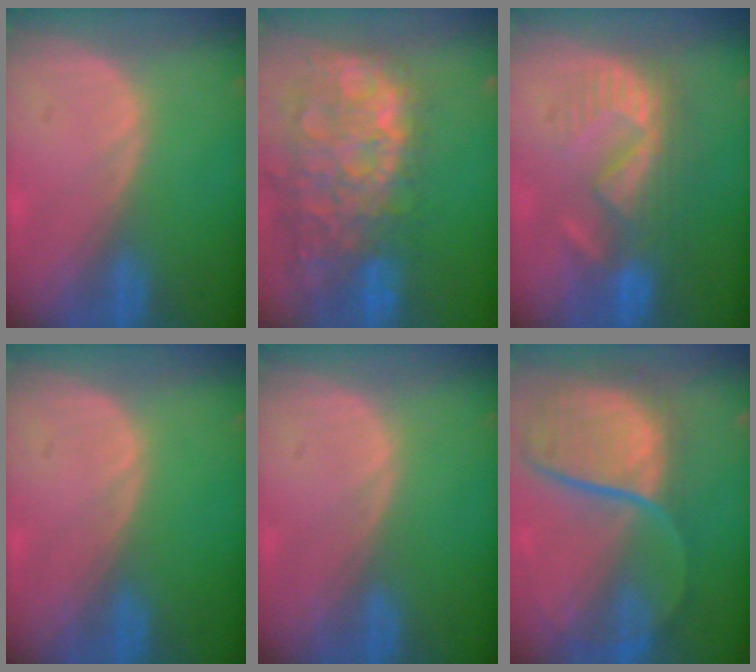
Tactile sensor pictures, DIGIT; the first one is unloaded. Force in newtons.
{"total": 15.0, "press": 12.2, "slide": 8.7}
{"total": 8.6, "press": 8.1, "slide": 2.9}
{"total": 0.0}
{"total": 0.0}
{"total": 12.1, "press": 9.9, "slide": 7.0}